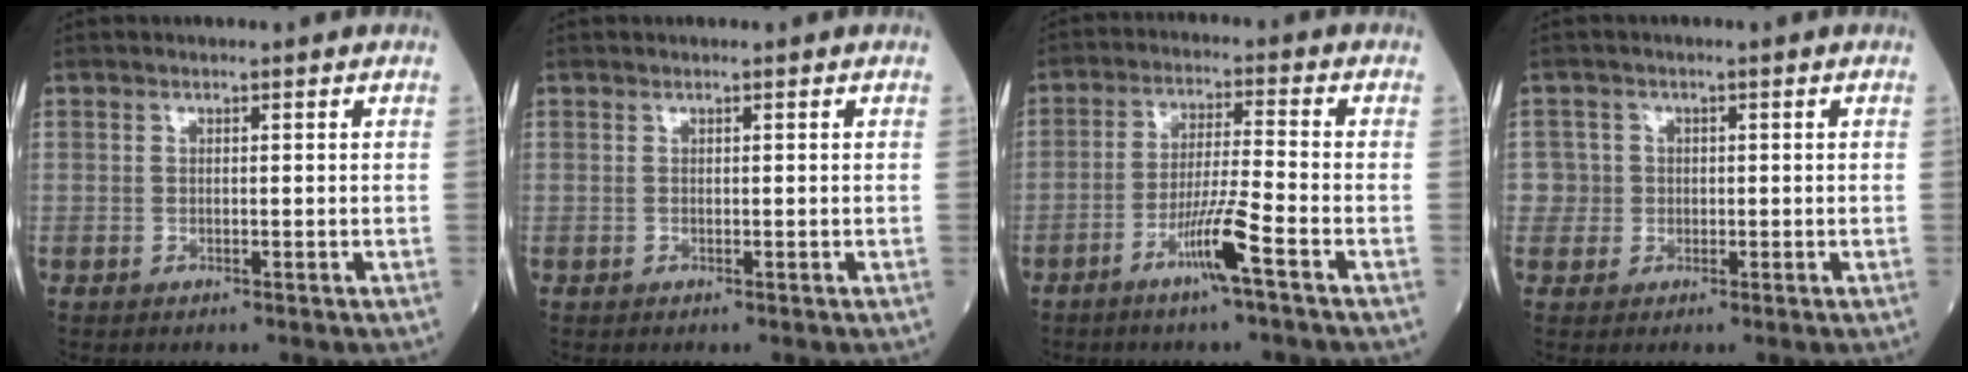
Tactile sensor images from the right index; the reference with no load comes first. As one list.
[{"total": 0.0}, {"total": 6.9, "force": [-3.8, -0.9, 5.7], "torque": [-0.111, -0.005, -0.072]}, {"total": 2.3, "force": [-0.1, 2.3, -0.4], "torque": [0.023, 0.009, -0.004]}]